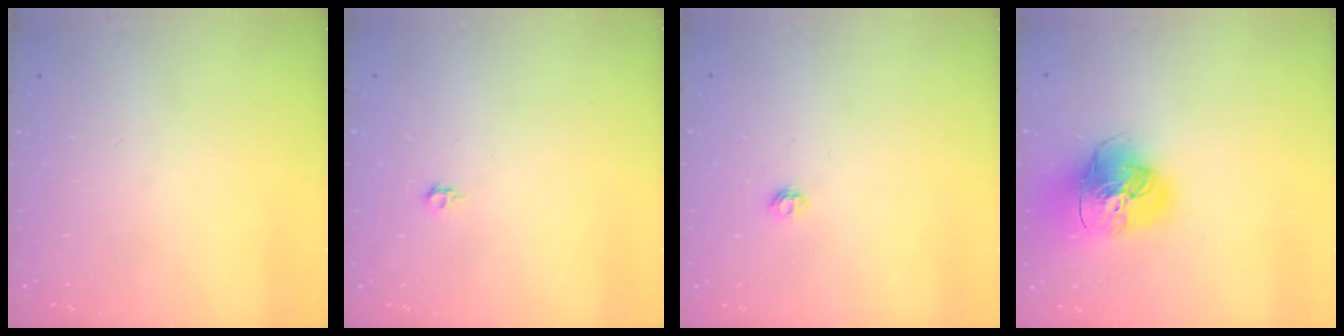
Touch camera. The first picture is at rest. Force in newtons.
{"total": 4.0, "press": 4.0, "slide": 0.6}
{"total": 3.8, "press": 3.8, "slide": 0.6}
{"total": 18.0, "press": 17.8, "slide": 2.8}